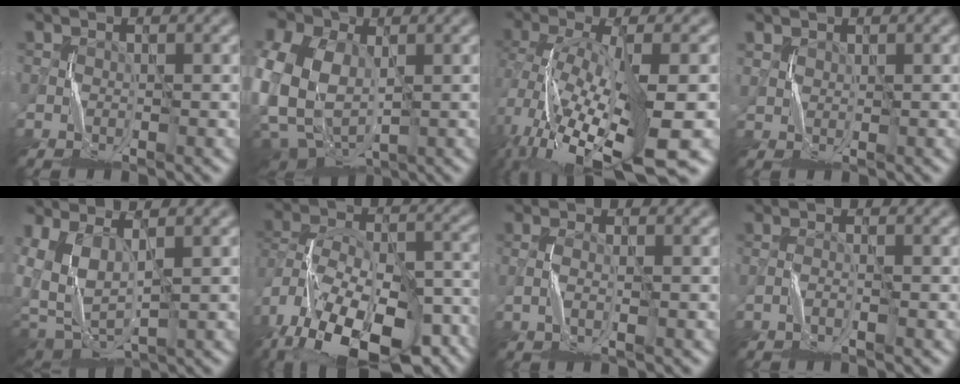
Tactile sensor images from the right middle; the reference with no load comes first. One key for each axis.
{"total": 13.3, "fx": 0.7, "fy": 9.8, "fz": 9.0, "tx": -0.193, "ty": -0.007, "tz": 0.029}
{"total": 14.1, "fx": -5.6, "fy": 4.2, "fz": 12.3, "tx": -0.252, "ty": -0.018, "tz": -0.072}
{"total": 1.4, "fx": 1.2, "fy": 0.8, "fz": 0.1, "tx": -0.008, "ty": -0.001, "tz": 0.026}
{"total": 6.2, "fx": 1.7, "fy": 3.9, "fz": 4.5, "tx": -0.110, "ty": -0.010, "tz": 0.042}
{"total": 16.9, "fx": -11.2, "fy": 8.2, "fz": 9.6, "tx": -0.163, "ty": -0.001, "tz": -0.151}
{"total": 1.3, "fx": -0.4, "fy": 0.2, "fz": 1.2, "tx": -0.031, "ty": 0.005, "tz": -0.010}
{"total": 0.6, "fx": -0.6, "fy": -0.2, "fz": 0.2, "tx": -0.008, "ty": 0.007, "tz": -0.014}